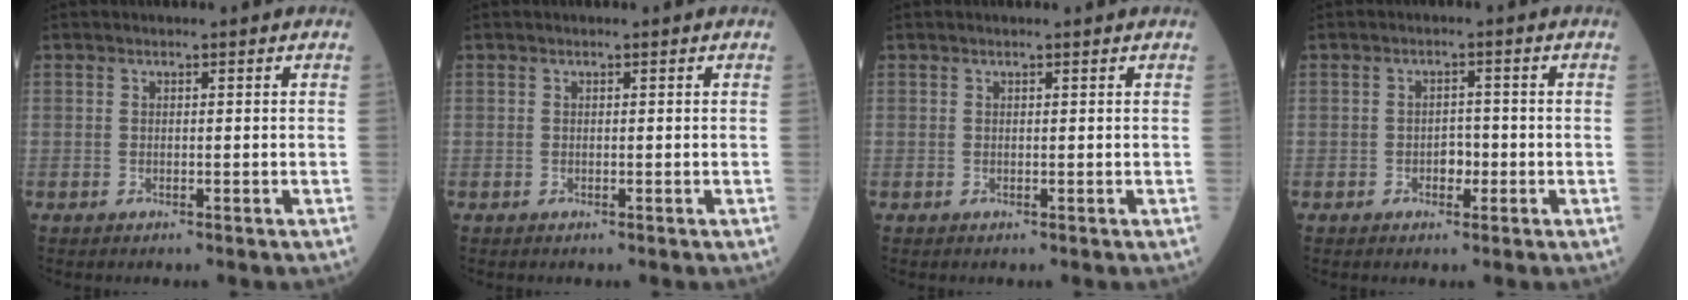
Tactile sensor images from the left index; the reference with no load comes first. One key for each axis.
{"total": 0.0}
{"total": 0.8, "fx": 0.7, "fy": -0.1, "fz": 0.4, "tx": -0.008, "ty": 0.004, "tz": 0.014}
{"total": 2.2, "fx": -0.8, "fy": 1.4, "fz": 1.5, "tx": -0.019, "ty": 0.006, "tz": -0.012}